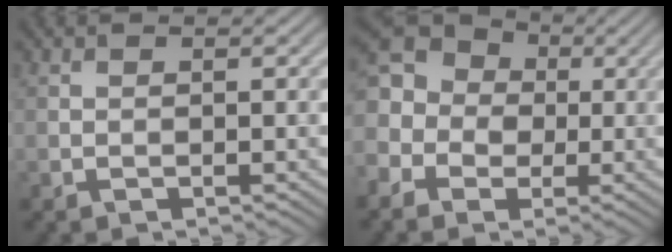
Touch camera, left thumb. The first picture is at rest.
{"total": 11.8, "force": [0.1, 10.3, 5.8], "torque": [-0.152, 0.022, -0.046]}